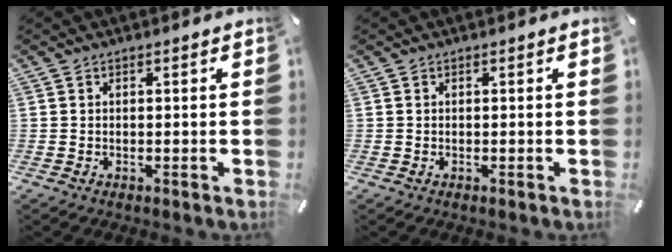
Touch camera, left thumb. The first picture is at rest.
{"total": 0.0}